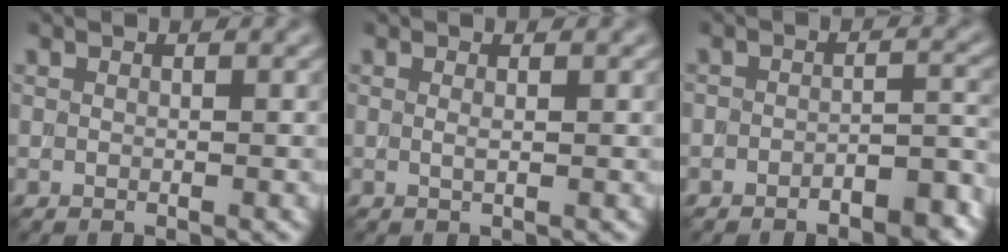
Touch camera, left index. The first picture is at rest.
{"total": 0.6, "force": [0.1, 0.1, 0.5], "torque": [-0.009, -0.001, -0.001]}
{"total": 4.4, "force": [-3.5, 1.4, 2.3], "torque": [-0.031, 0.004, -0.047]}